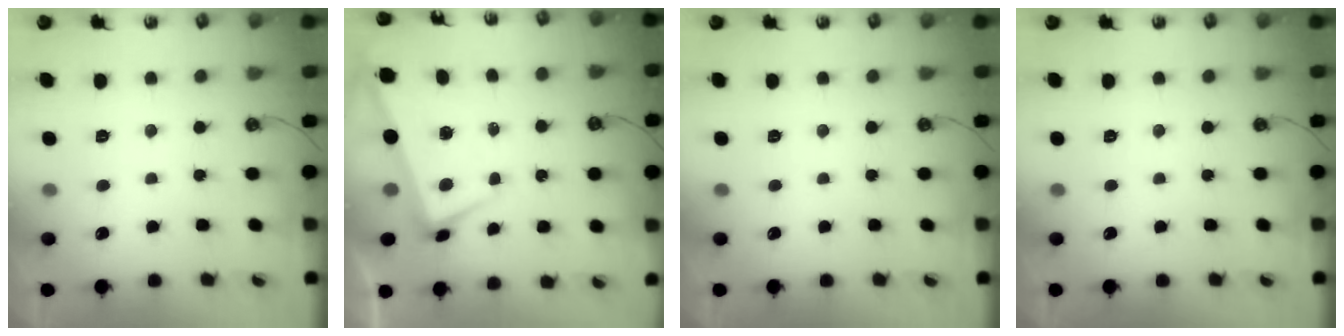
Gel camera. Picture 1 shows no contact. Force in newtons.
{"total": 2.0, "press": 1.0, "slide": 1.7}
{"total": 0.0}
{"total": 0.0}